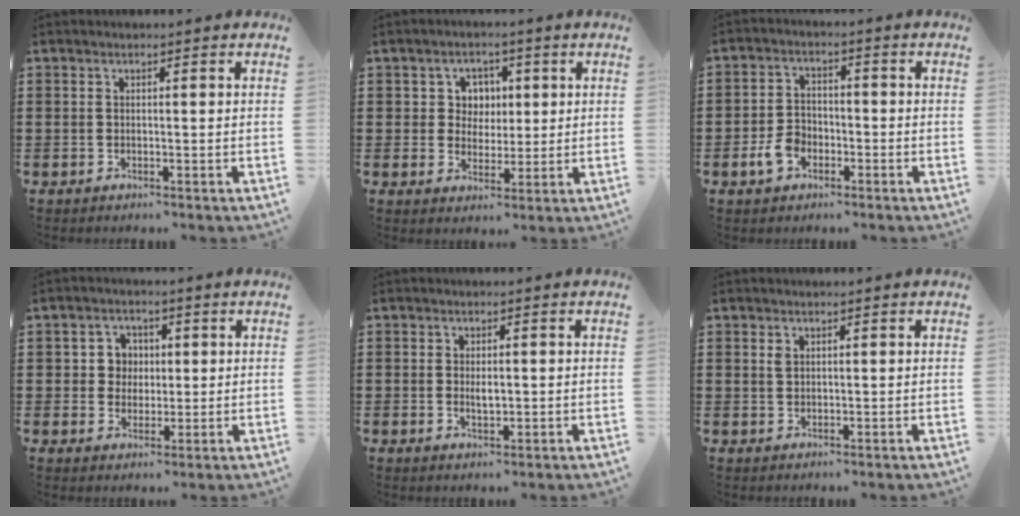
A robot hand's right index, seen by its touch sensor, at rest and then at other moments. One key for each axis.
{"total": 4.5, "fx": 1.2, "fy": 4.1, "fz": 1.3, "tx": -0.038, "ty": 0.012, "tz": 0.017}
{"total": 4.7, "fx": -2.0, "fy": 3.3, "fz": 2.8, "tx": -0.079, "ty": -0.001, "tz": -0.044}
{"total": 4.3, "fx": 0.6, "fy": 4.0, "fz": 1.4, "tx": -0.046, "ty": 0.013, "tz": 0.007}
{"total": 2.1, "fx": -0.1, "fy": 1.1, "fz": 1.8, "tx": -0.034, "ty": 0.005, "tz": -0.002}
{"total": 1.2, "fx": 0.6, "fy": 0.8, "fz": 0.7, "tx": -0.017, "ty": 0.004, "tz": 0.012}